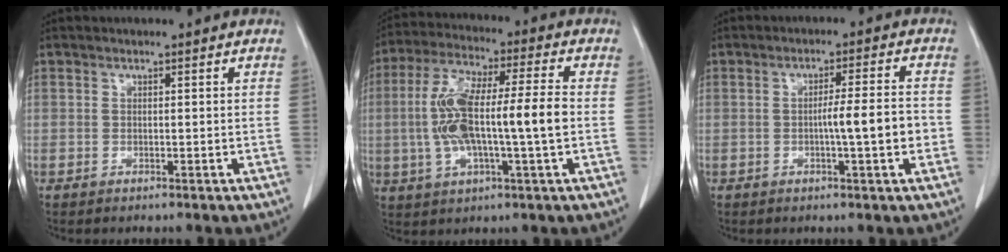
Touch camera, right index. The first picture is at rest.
{"total": 14.2, "force": [-0.9, 1.9, 14.0], "torque": [-0.281, 0.017, -0.017]}
{"total": 6.0, "force": [-1.2, 0.1, 5.9], "torque": [-0.090, 0.004, -0.017]}